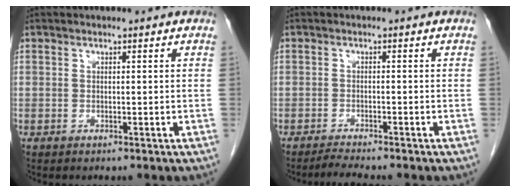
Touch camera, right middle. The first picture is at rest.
{"total": 2.7, "force": [-2.5, -0.4, 0.9], "torque": [-0.023, -0.011, -0.044]}